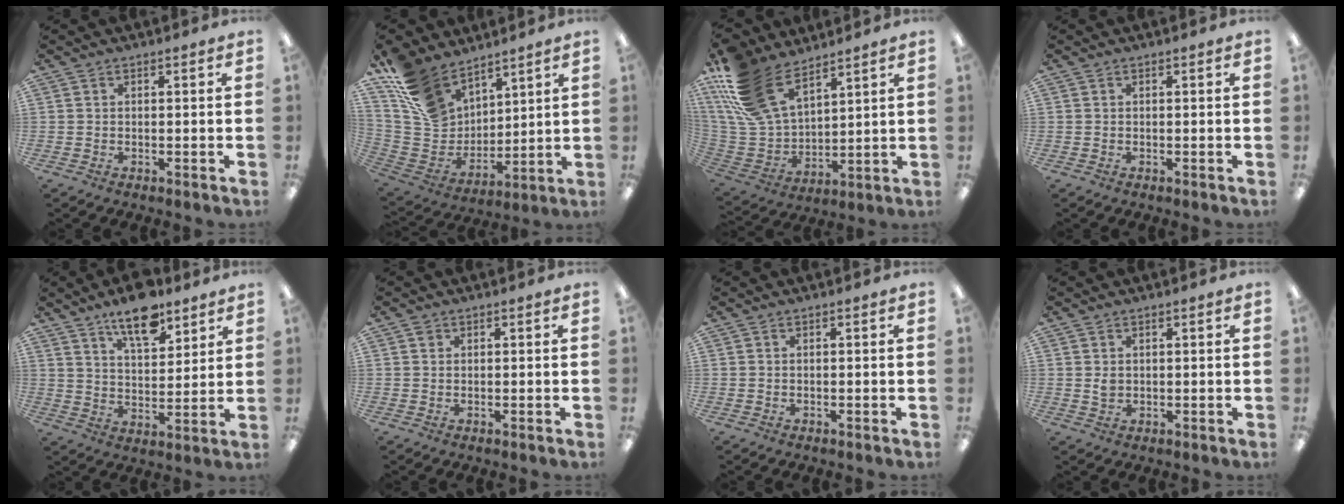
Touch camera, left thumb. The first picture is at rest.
{"total": 16.7, "force": [11.7, 10.3, 6.1], "torque": [-0.141, -0.064, 0.232]}
{"total": 20.2, "force": [13.4, 10.6, 10.7], "torque": [-0.261, -0.065, 0.251]}
{"total": 0.0}
{"total": 12.1, "force": [8.9, 5.1, 6.4], "torque": [-0.090, -0.048, 0.154]}
{"total": 0.8, "force": [0.5, 0.6, 0.1], "torque": [-0.002, 0.002, 0.009]}
{"total": 0.0}
{"total": 1.8, "force": [0.6, 1.4, 1.0], "torque": [-0.013, 0.000, 0.008]}